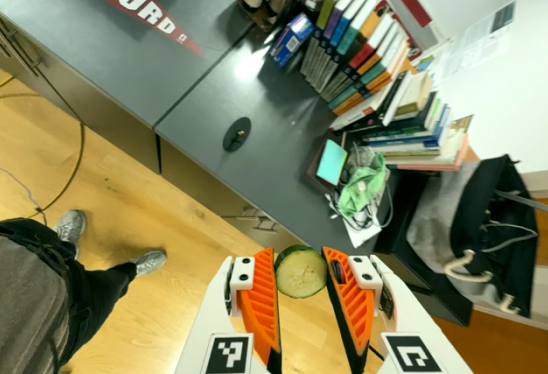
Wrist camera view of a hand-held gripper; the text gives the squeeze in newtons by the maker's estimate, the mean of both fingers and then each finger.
{"total": 6.5, "left": 5.8, "right": 7.3}